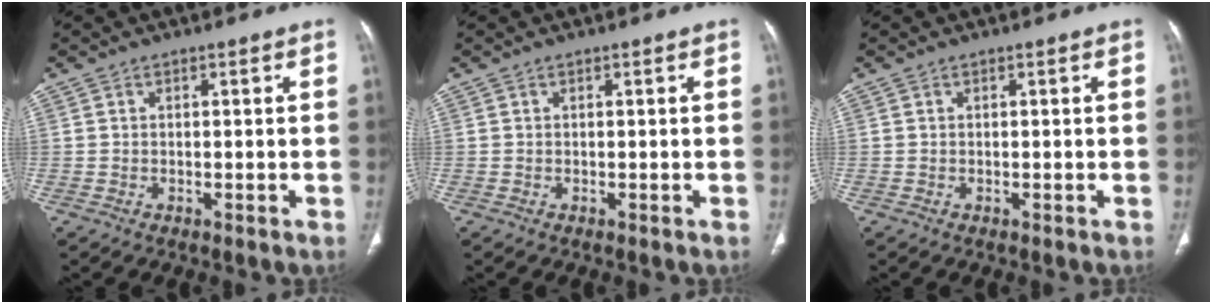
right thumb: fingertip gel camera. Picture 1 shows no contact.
{"total": 0.0}
{"total": 0.0}